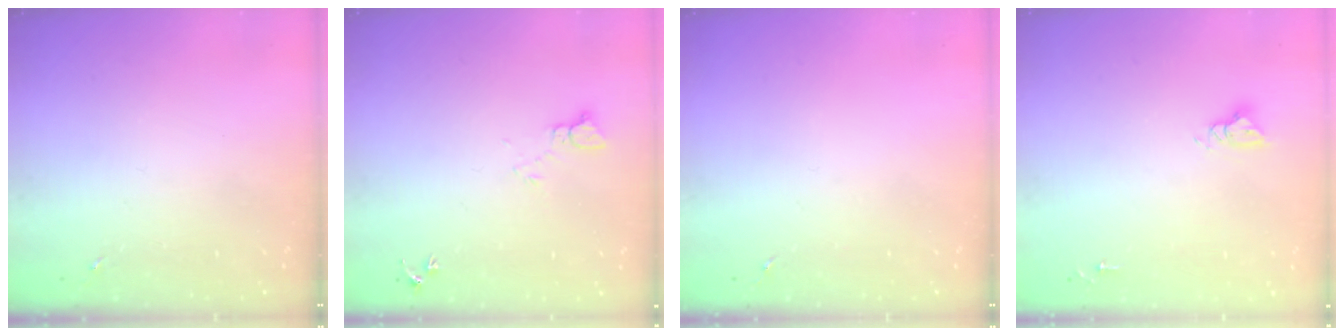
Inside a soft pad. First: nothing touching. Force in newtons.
{"total": 4.4, "press": 4.3, "slide": 0.4}
{"total": 0.0}
{"total": 4.8, "press": 4.7, "slide": 0.4}